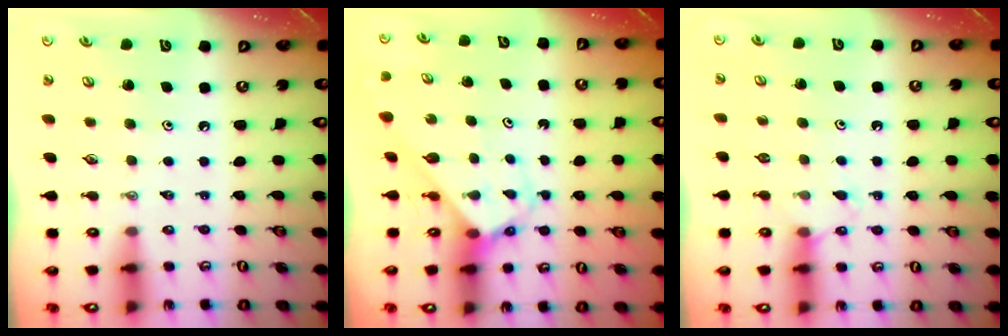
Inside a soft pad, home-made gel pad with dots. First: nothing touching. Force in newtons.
{"total": 2.9, "press": 2.9, "slide": 0.1}
{"total": 5.4, "press": 5.4, "slide": 0.6}